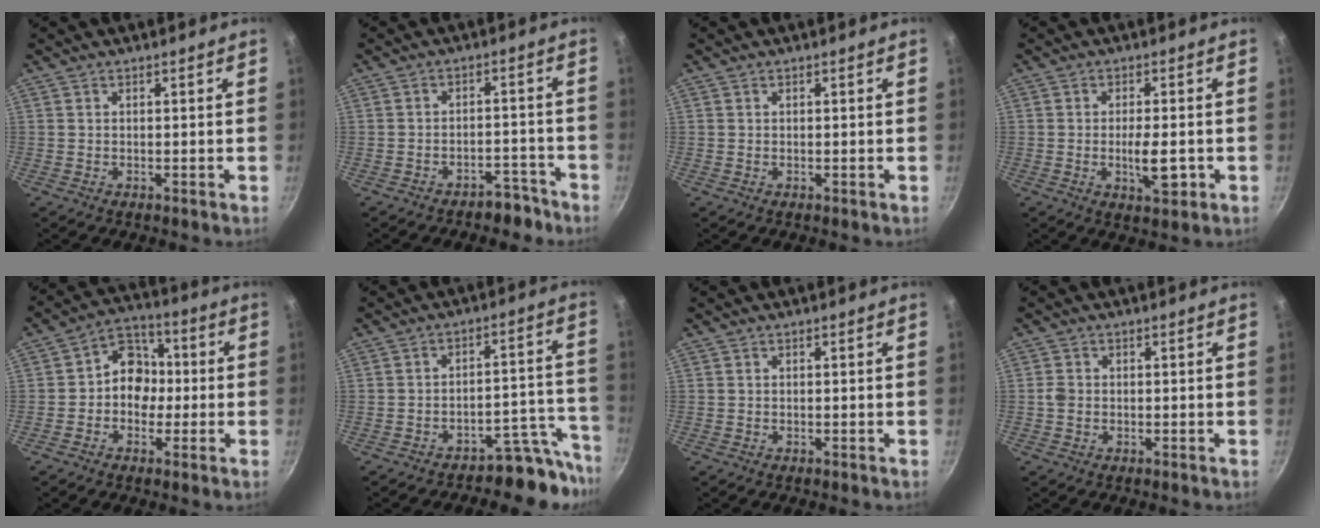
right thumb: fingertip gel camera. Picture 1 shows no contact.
{"total": 5.0, "force": [-4.0, 2.5, 1.5], "torque": [0.007, 0.056, -0.043]}
{"total": 0.0}
{"total": 6.1, "force": [-1.4, 2.2, 5.5], "torque": [-0.081, 0.002, -0.018]}
{"total": 9.2, "force": [-0.6, 7.7, 5.0], "torque": [-0.022, 0.028, -0.027]}
{"total": 10.1, "force": [-9.0, 3.7, 2.6], "torque": [0.036, 0.107, -0.134]}
{"total": 0.0}
{"total": 1.8, "force": [-0.3, 1.5, 0.9], "torque": [-0.017, 0.008, -0.008]}